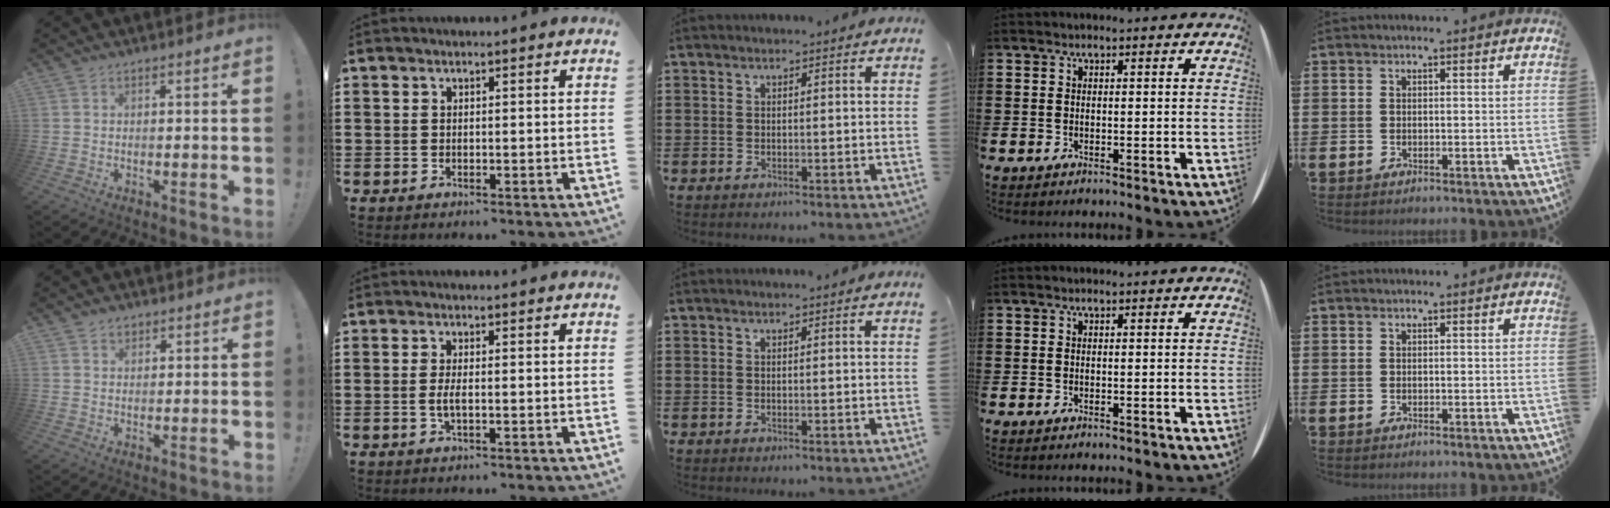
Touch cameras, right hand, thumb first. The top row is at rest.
{"thumb": {"total": 1.9, "force": [1.2, 1.4, 0.5], "torque": [-0.003, -0.003, 0.021]}, "index": {"total": 2.2, "force": [-0.4, 0.4, 2.2], "torque": [-0.053, -0.008, -0.012]}}